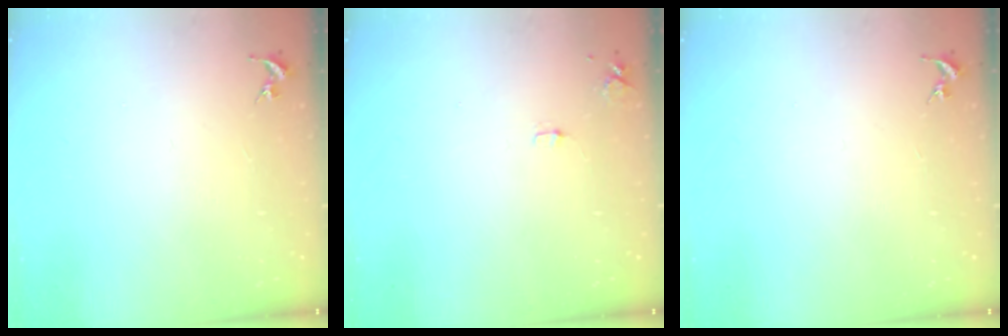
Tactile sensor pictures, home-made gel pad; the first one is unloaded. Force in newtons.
{"total": 5.2, "press": 5.1, "slide": 0.8}
{"total": 0.0}